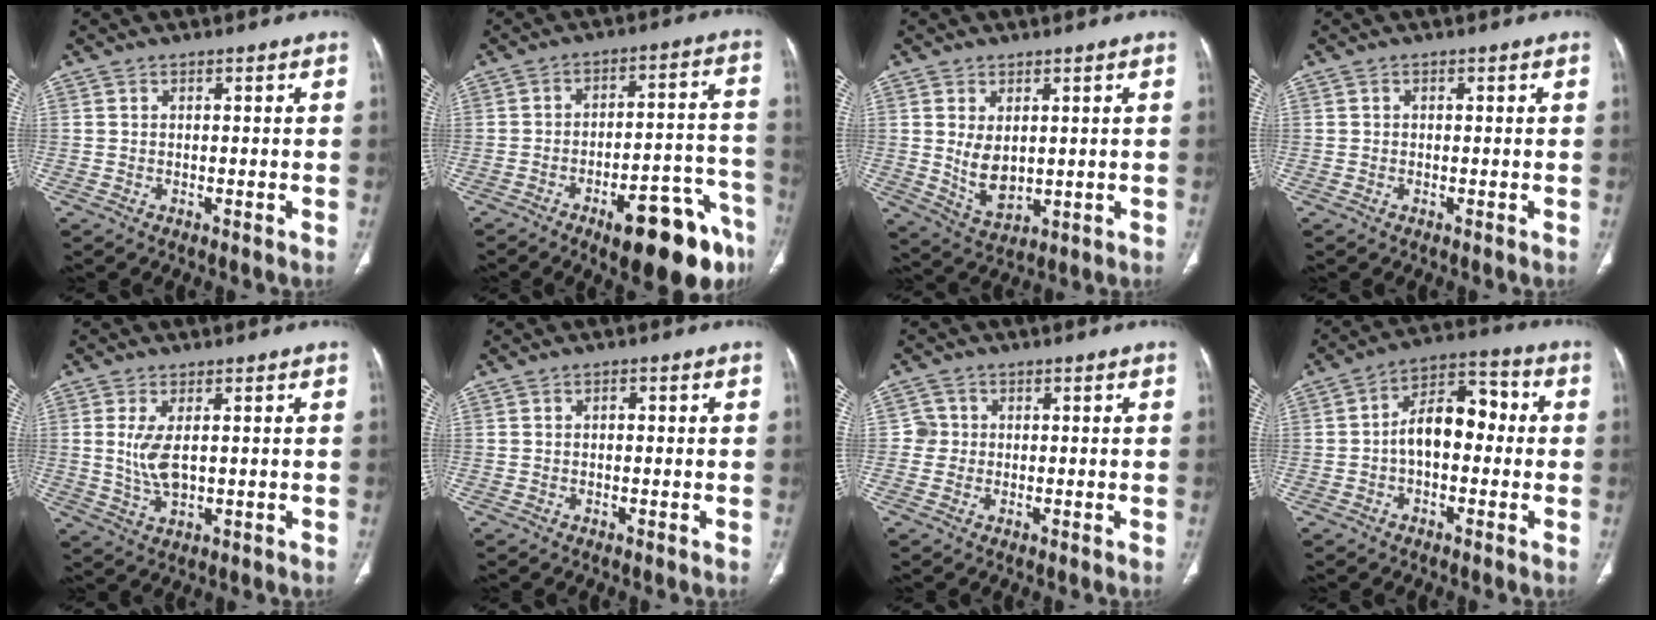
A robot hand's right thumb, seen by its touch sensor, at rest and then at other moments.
{"total": 17.6, "force": [-10.8, 4.9, 13.0], "torque": [-0.112, 0.079, -0.147]}
{"total": 6.3, "force": [0.9, 3.9, 4.8], "torque": [-0.075, -0.015, 0.036]}
{"total": 0.0}
{"total": 7.6, "force": [1.1, 3.5, 6.6], "torque": [-0.140, -0.014, 0.032]}
{"total": 0.8, "force": [0.1, 0.5, 0.7], "torque": [-0.011, 0.002, 0.000]}
{"total": 2.3, "force": [-0.1, 2.3, 0.2], "torque": [0.014, 0.008, -0.007]}
{"total": 10.7, "force": [-0.5, 6.5, 8.5], "torque": [-0.113, 0.040, -0.018]}